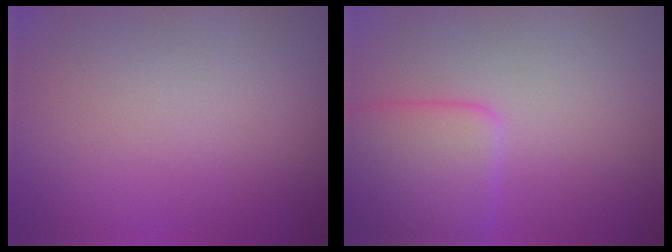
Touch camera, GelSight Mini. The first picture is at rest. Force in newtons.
{"total": 3.9, "press": 3.9, "slide": 0.2}